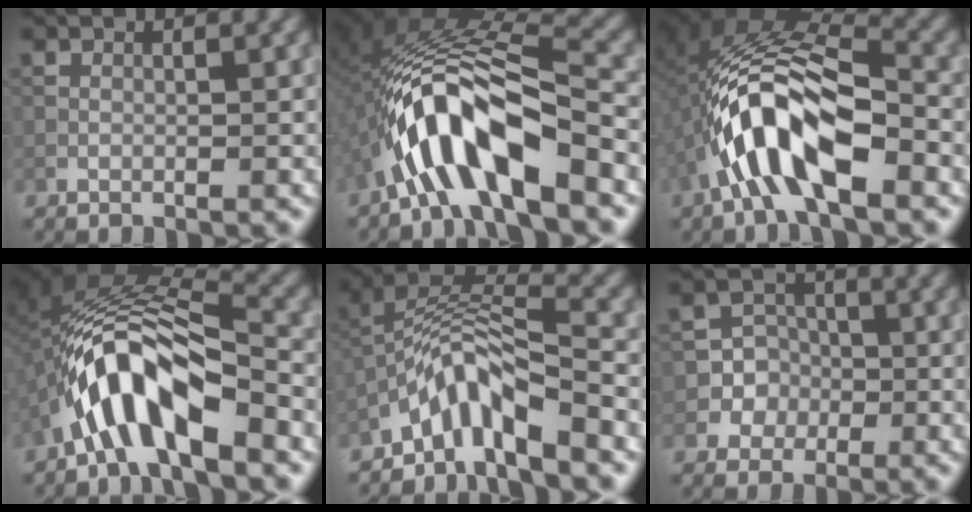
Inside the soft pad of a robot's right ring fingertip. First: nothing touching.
{"total": 10.0, "force": [-5.0, 2.8, 8.2], "torque": [-0.151, 0.019, -0.088]}
{"total": 9.2, "force": [-3.6, 3.5, 7.7], "torque": [-0.149, 0.020, -0.063]}
{"total": 8.1, "force": [-4.2, 2.4, 6.5], "torque": [-0.113, 0.018, -0.072]}
{"total": 5.4, "force": [-3.8, 1.3, 3.6], "torque": [-0.066, 0.009, -0.073]}
{"total": 4.3, "force": [-1.4, 4.1, -0.1], "torque": [0.024, 0.013, -0.032]}